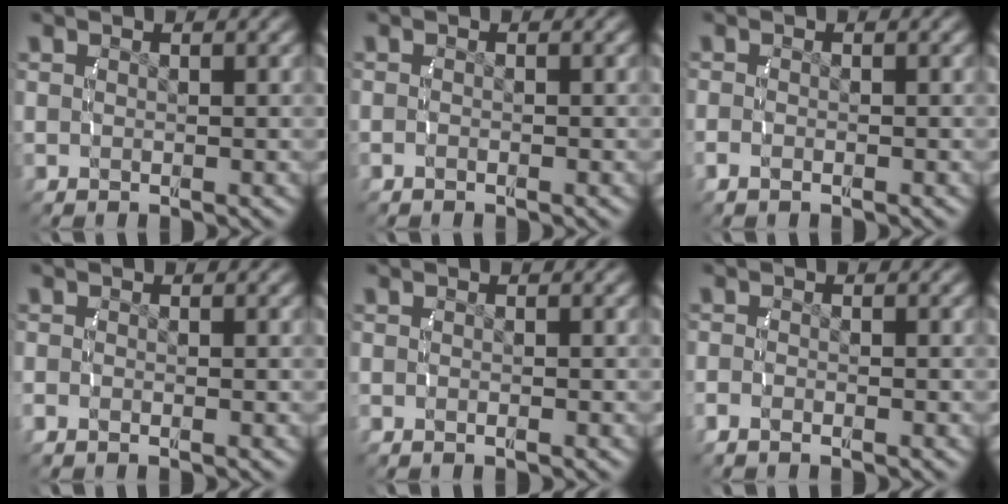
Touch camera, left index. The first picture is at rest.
{"total": 0.7, "force": [-0.7, -0.2, 0.2], "torque": [-0.007, -0.005, -0.012]}
{"total": 1.3, "force": [-1.0, 0.5, 0.6], "torque": [-0.022, -0.008, -0.016]}
{"total": 1.3, "force": [-0.9, 0.7, 0.6], "torque": [-0.023, -0.006, -0.016]}
{"total": 1.1, "force": [-0.6, 0.7, 0.5], "torque": [-0.019, -0.002, -0.013]}
{"total": 1.6, "force": [-1.4, 0.6, 0.6], "torque": [-0.022, -0.007, -0.025]}